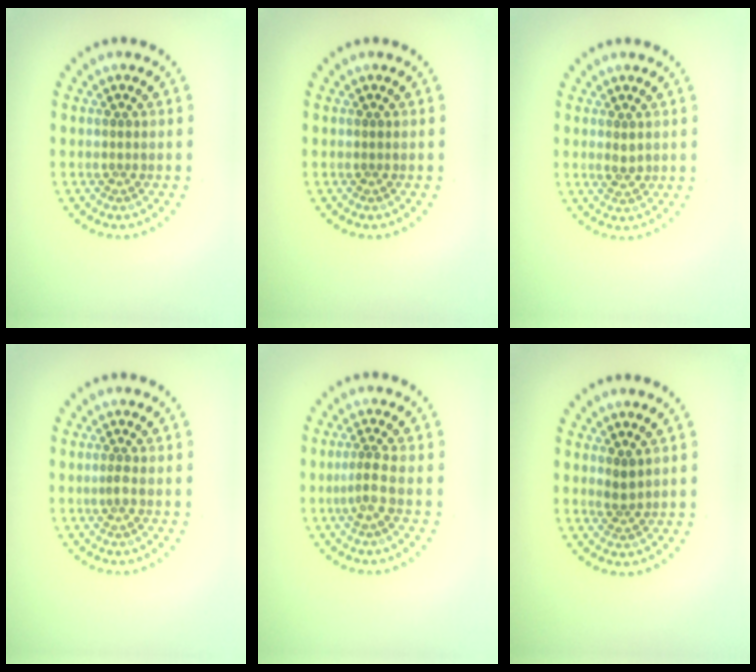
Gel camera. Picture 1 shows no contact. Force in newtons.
{"total": 0.0}
{"total": 1.2, "press": 1.2, "slide": 0.2}
{"total": 0.9, "press": 0.6, "slide": 0.7}
{"total": 1.9, "press": 1.2, "slide": 1.4}
{"total": 1.3, "press": 1.1, "slide": 0.7}